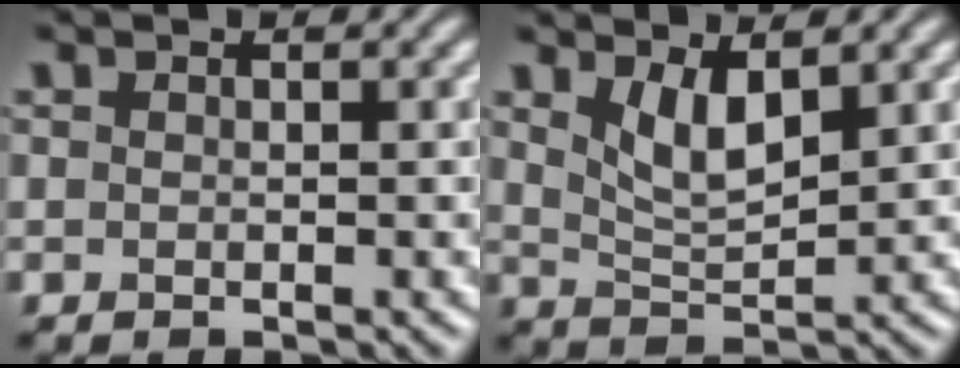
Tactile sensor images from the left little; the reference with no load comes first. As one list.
[{"total": 3.4, "force": [1.9, 1.1, 2.6], "torque": [-0.055, -0.010, 0.040]}]